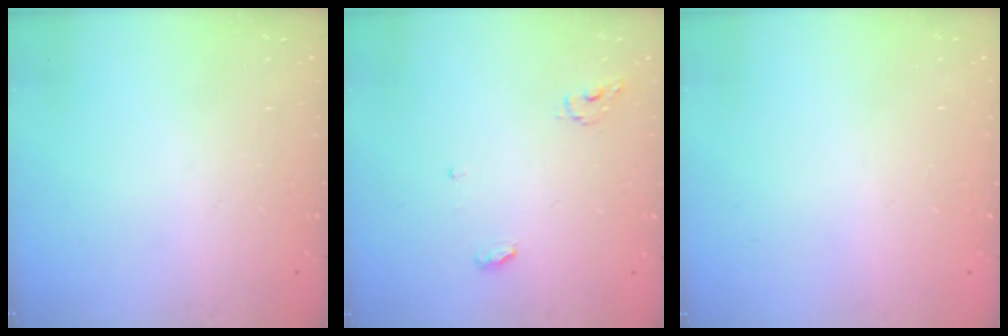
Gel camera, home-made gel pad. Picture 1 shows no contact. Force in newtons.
{"total": 3.5, "press": 3.5, "slide": 0.3}
{"total": 0.9, "press": 0.9, "slide": 0.0}